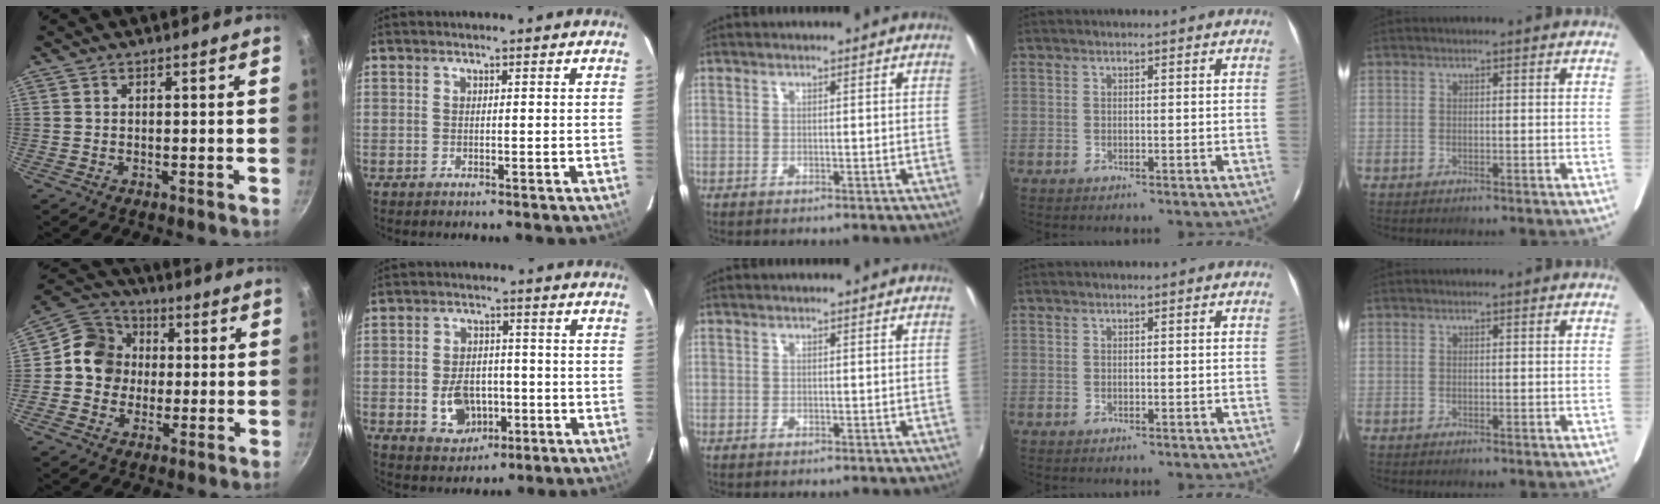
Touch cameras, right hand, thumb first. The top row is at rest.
{"thumb": {"total": 10.6, "force": [0.2, 9.6, 4.4], "torque": [-0.040, 0.021, -0.020]}, "index": {"total": 8.4, "force": [-2.4, 6.2, 5.0], "torque": [-0.103, 0.005, -0.026]}}